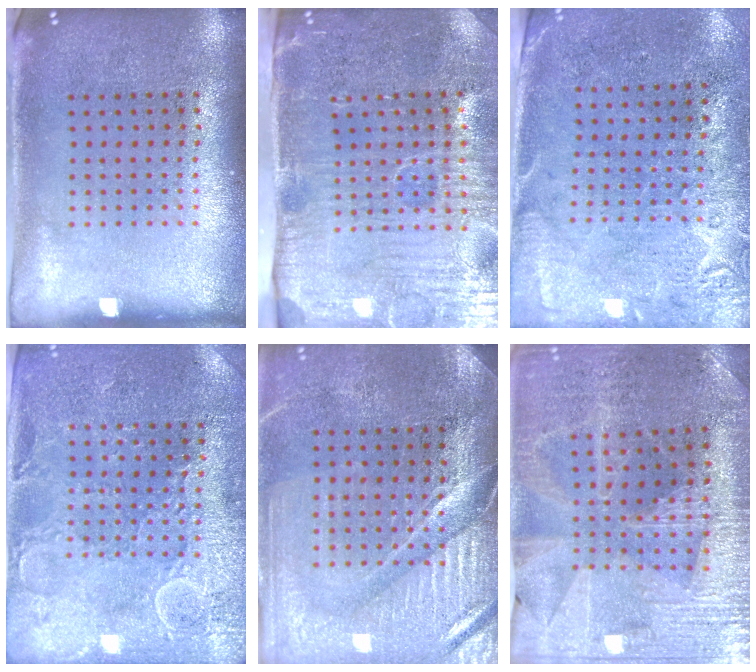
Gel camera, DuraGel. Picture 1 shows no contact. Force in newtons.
{"total": 5.2, "press": 4.4, "slide": 2.8}
{"total": 2.8, "press": 2.4, "slide": 1.5}
{"total": 2.9, "press": 2.9, "slide": 0.4}
{"total": 4.0, "press": 3.8, "slide": 1.5}
{"total": 2.9, "press": 2.9, "slide": 0.6}